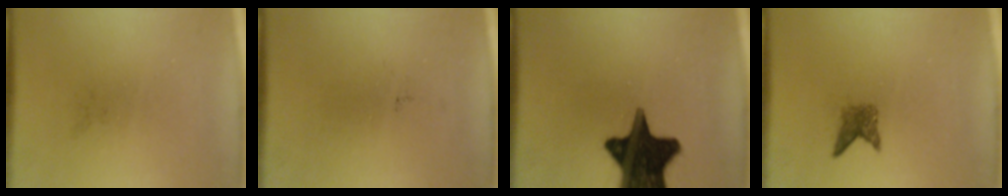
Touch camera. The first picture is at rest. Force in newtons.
{"total": 0.0}
{"total": 18.9}
{"total": 2.1}